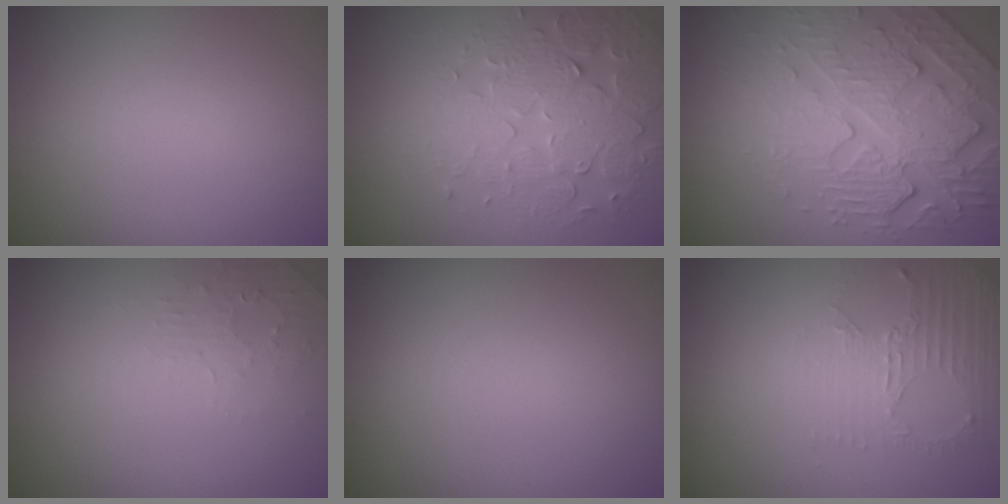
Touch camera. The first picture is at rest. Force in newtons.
{"total": 4.8, "press": 4.3, "slide": 2.2}
{"total": 5.8, "press": 5.0, "slide": 2.9}
{"total": 1.6, "press": 1.6, "slide": 0.4}
{"total": 0.0}
{"total": 2.5, "press": 1.7, "slide": 1.8}